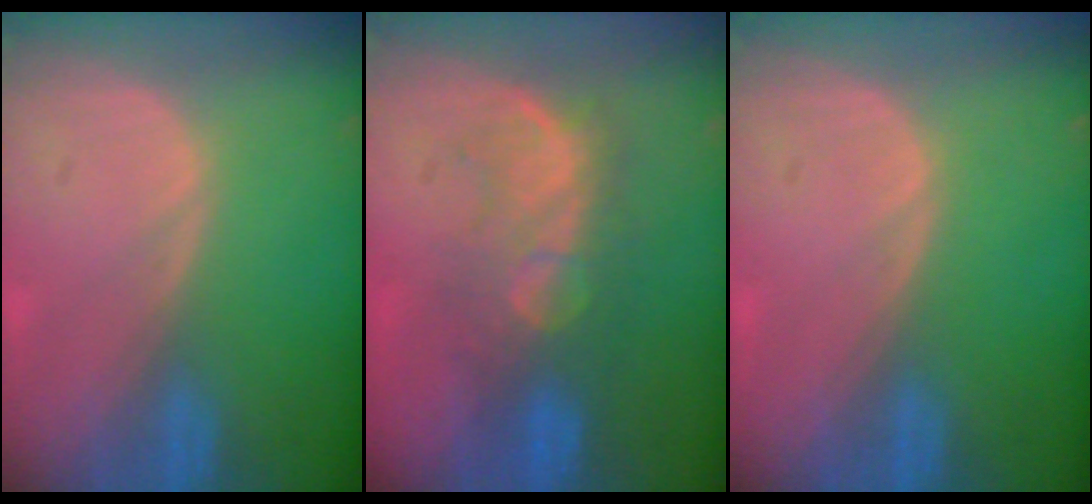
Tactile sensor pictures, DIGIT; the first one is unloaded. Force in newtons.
{"total": 8.1, "press": 7.9, "slide": 1.7}
{"total": 0.0}